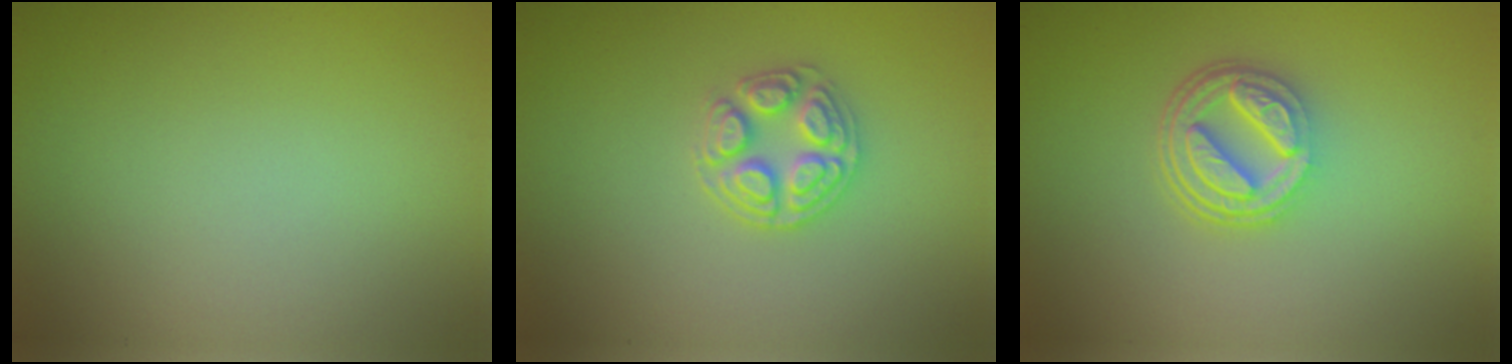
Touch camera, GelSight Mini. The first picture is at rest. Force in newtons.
{"total": 2.8, "press": 2.7, "slide": 0.9}
{"total": 5.2, "press": 3.8, "slide": 3.6}